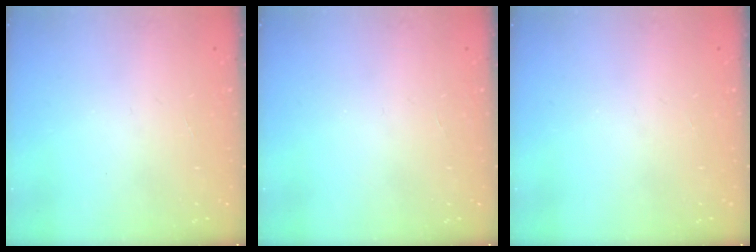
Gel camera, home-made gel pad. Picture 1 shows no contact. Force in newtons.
{"total": 0.0}
{"total": 0.0}